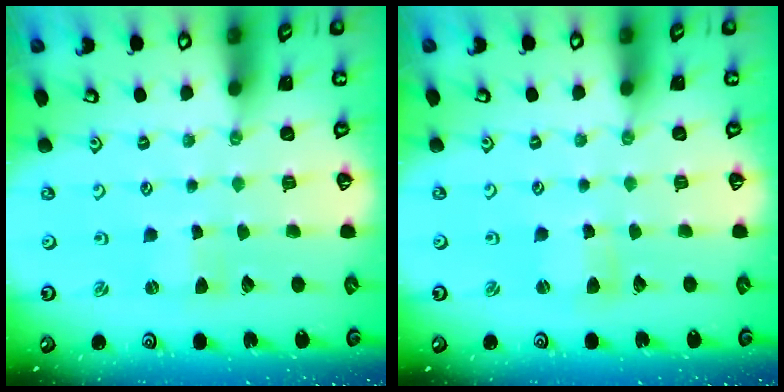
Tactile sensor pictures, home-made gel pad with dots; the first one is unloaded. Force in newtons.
{"total": 2.1, "press": 2.1, "slide": 0.2}